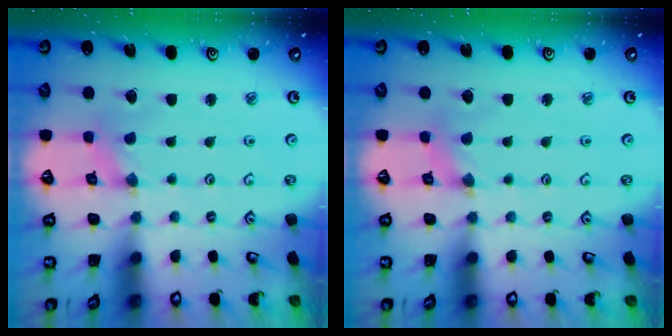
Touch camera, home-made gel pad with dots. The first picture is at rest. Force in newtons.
{"total": 1.2, "press": 1.2, "slide": 0.2}